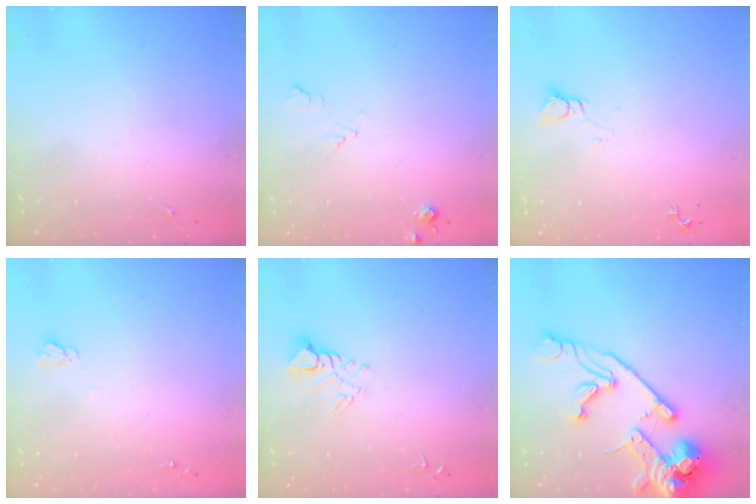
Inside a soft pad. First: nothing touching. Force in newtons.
{"total": 5.8, "press": 5.8, "slide": 0.8}
{"total": 3.0, "press": 3.0, "slide": 0.2}
{"total": 3.8, "press": 3.8, "slide": 0.3}
{"total": 6.0, "press": 6.0, "slide": 0.2}
{"total": 23.6, "press": 23.4, "slide": 3.5}